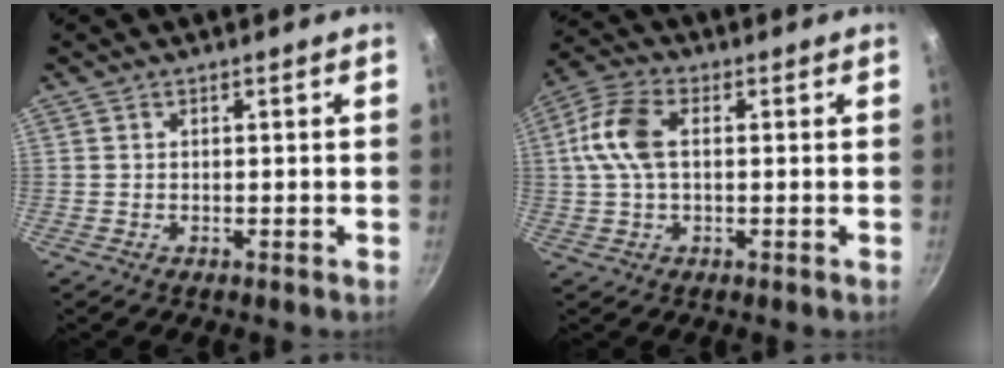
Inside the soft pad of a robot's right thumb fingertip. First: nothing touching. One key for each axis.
{"total": 9.5, "fx": 1.1, "fy": 5.5, "fz": 7.6, "tx": -0.159, "ty": 0.020, "tz": 0.013}